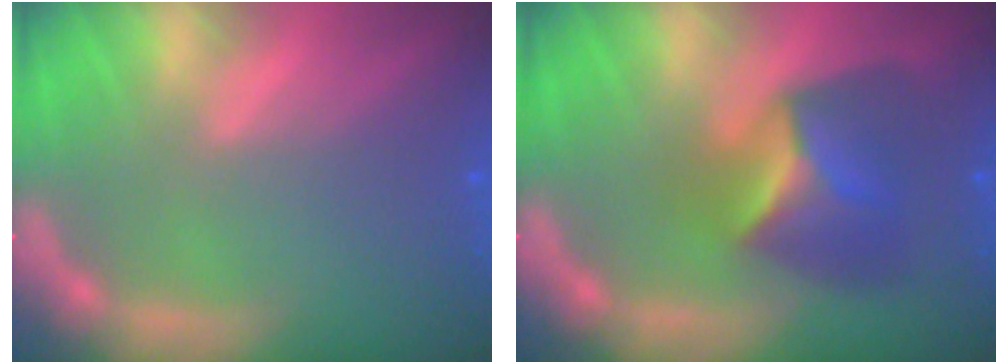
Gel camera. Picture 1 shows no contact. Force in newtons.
{"total": 5.9}